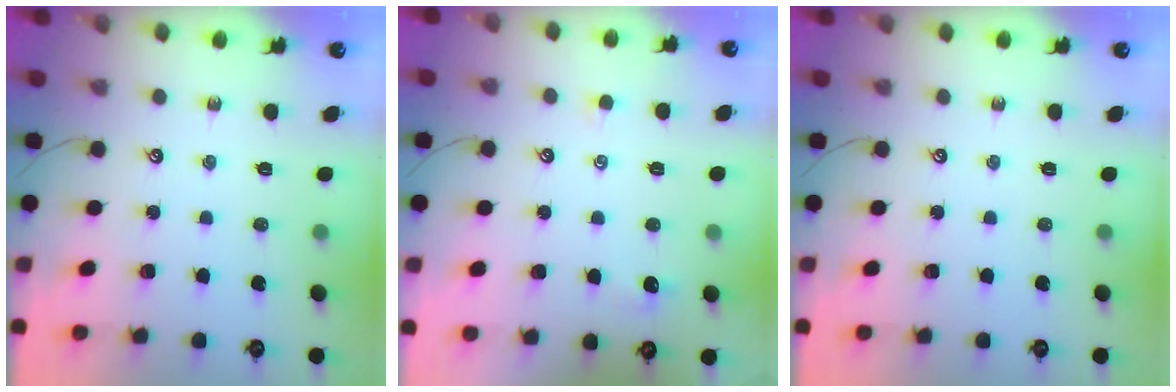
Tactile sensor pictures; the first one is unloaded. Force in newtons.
{"total": 0.8, "press": 0.7, "slide": 0.5}
{"total": 0.0}